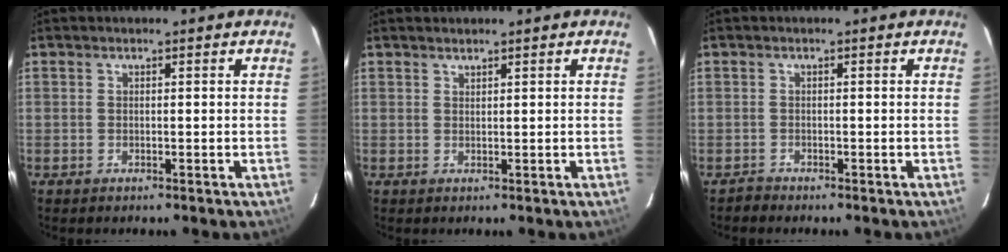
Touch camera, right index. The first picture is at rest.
{"total": 0.7, "force": [0.7, 0.1, 0.1], "torque": [-0.002, 0.001, 0.014]}
{"total": 1.2, "force": [-1.0, 0.4, -0.4], "torque": [0.006, 0.006, -0.020]}